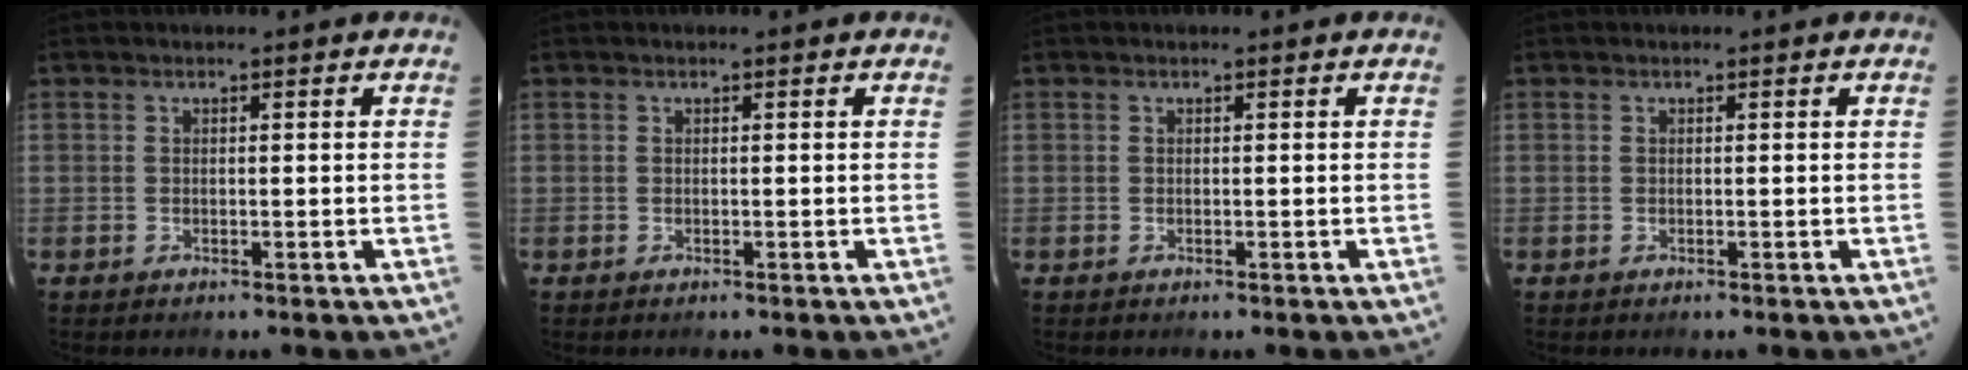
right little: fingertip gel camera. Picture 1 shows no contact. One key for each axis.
{"total": 0.0}
{"total": 0.0}
{"total": 0.0}